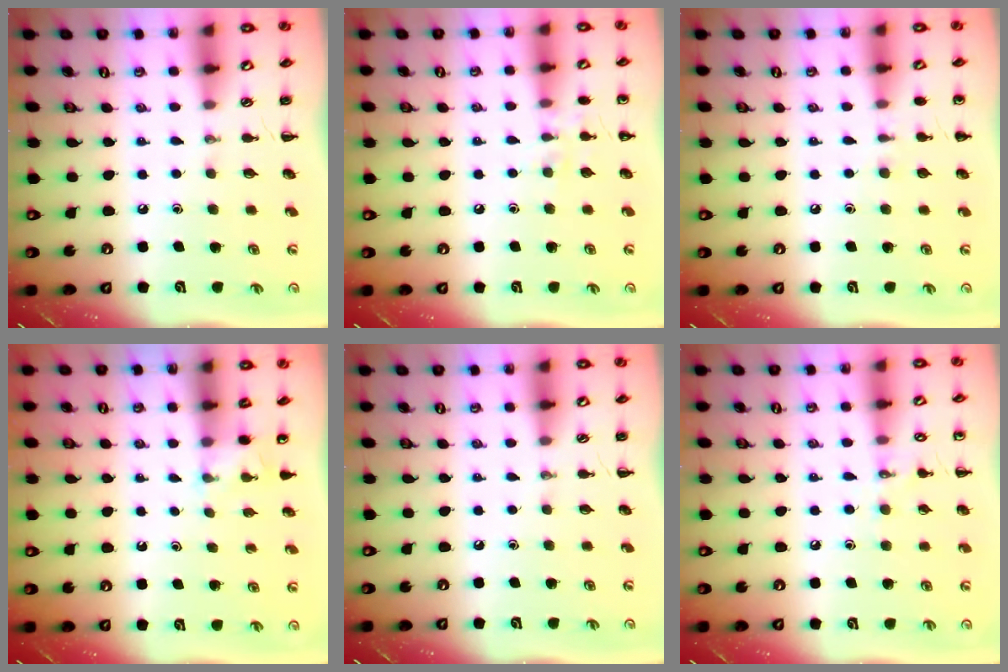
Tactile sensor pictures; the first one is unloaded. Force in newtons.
{"total": 6.8, "press": 6.6, "slide": 1.9}
{"total": 5.2, "press": 5.0, "slide": 1.5}
{"total": 2.2, "press": 2.2, "slide": 0.6}
{"total": 0.0}
{"total": 7.1, "press": 6.8, "slide": 1.9}